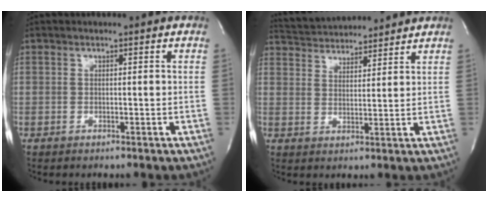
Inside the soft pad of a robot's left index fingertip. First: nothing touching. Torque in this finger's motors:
{"motor_torque": [-0.33, -0.11, 0.09, 0.05]}